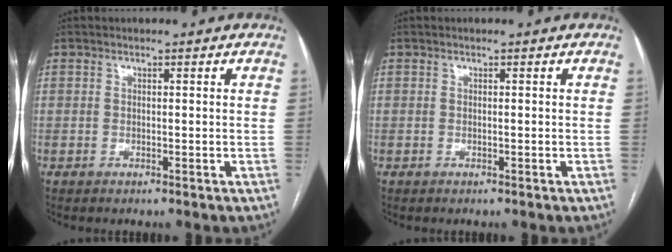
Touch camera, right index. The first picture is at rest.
{"total": 0.0}